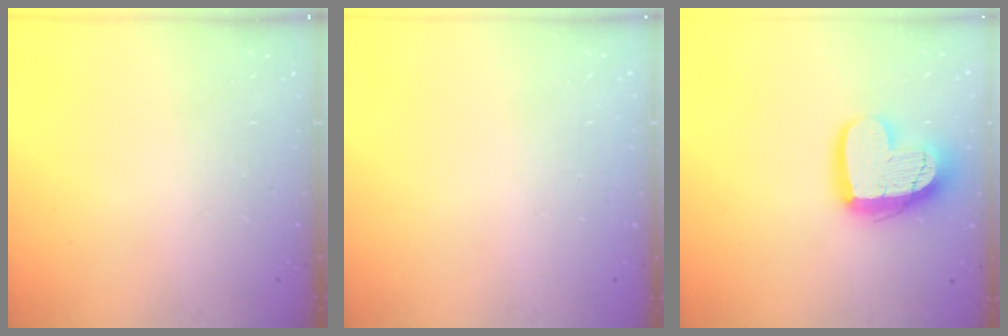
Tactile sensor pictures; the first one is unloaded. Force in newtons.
{"total": 0.0}
{"total": 16.3, "press": 16.3, "slide": 1.3}